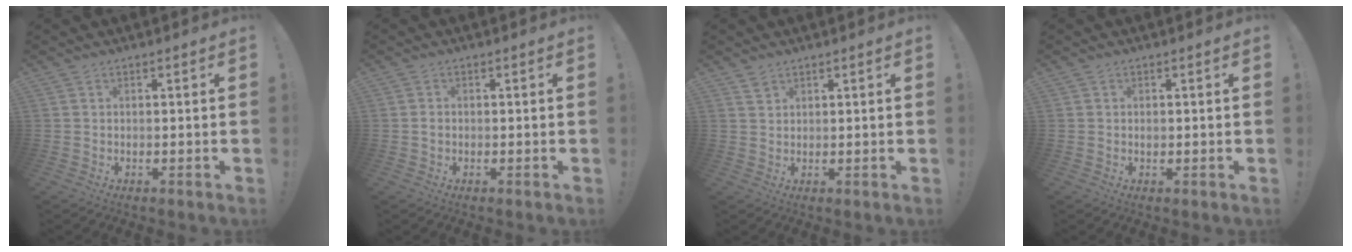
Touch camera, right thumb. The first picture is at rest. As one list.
[{"total": 0.8, "force": [-0.2, 0.6, 0.5], "torque": [-0.010, 0.002, -0.005]}, {"total": 2.1, "force": [1.6, 1.2, 0.5], "torque": [-0.001, -0.010, 0.029]}, {"total": 0.6, "force": [-0.2, 0.4, 0.3], "torque": [-0.001, 0.000, -0.004]}]